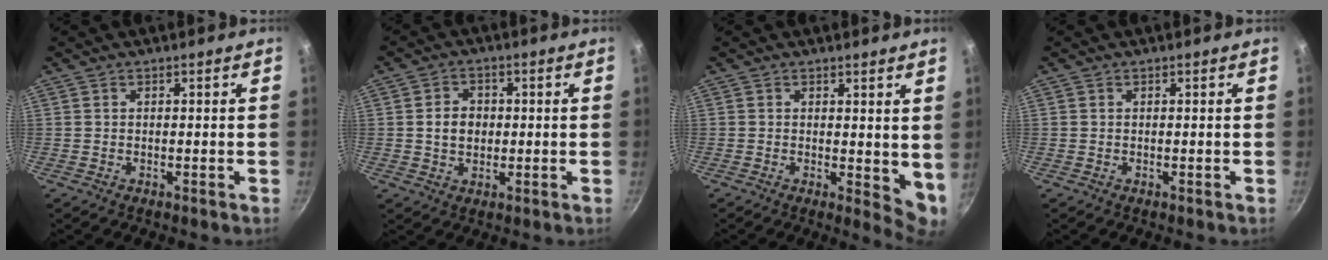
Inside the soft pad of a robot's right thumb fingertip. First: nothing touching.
{"total": 5.2, "force": [0.2, 4.2, 3.1], "torque": [-0.033, 0.006, 0.001]}
{"total": 5.4, "force": [1.1, 2.7, 4.6], "torque": [-0.055, -0.017, 0.015]}
{"total": 0.0}